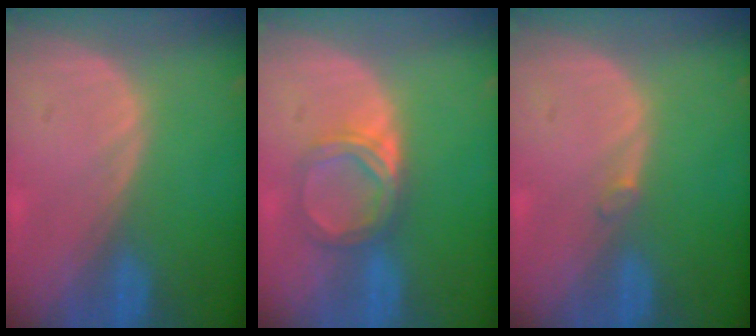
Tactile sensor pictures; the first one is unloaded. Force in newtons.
{"total": 5.2, "press": 4.6, "slide": 2.5}
{"total": 0.7, "press": 0.7, "slide": 0.2}